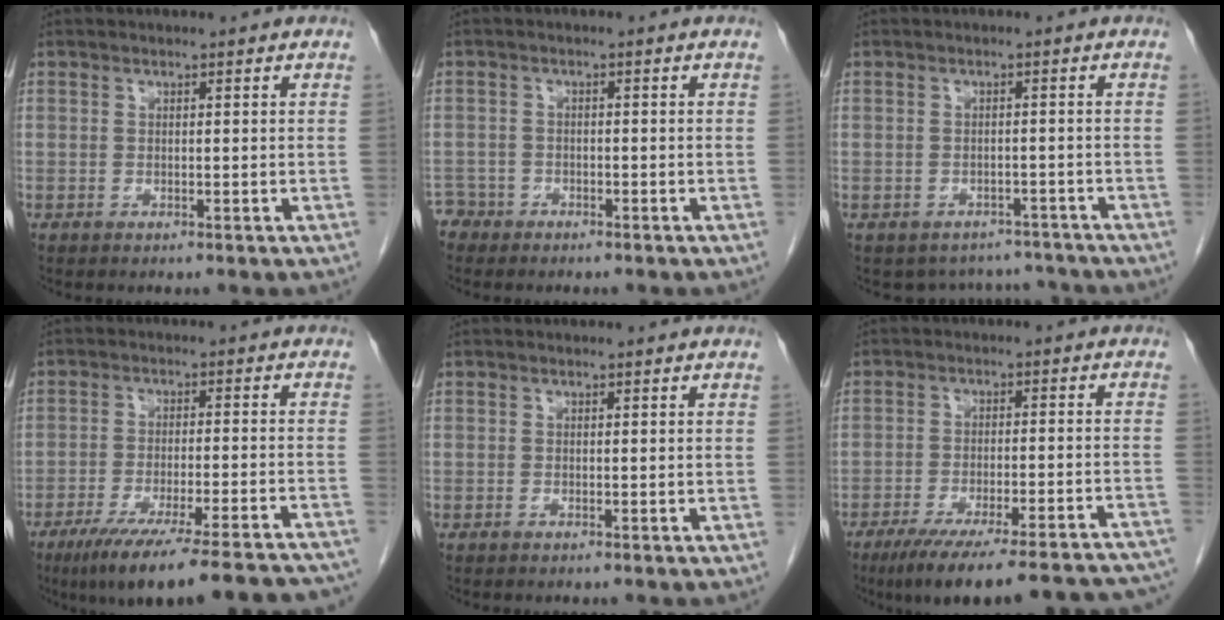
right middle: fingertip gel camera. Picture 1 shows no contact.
{"total": 2.6, "force": [-2.2, 1.3, -0.6], "torque": [0.006, 0.004, -0.044]}
{"total": 6.3, "force": [-5.7, 2.7, -0.1], "torque": [0.011, 0.018, -0.066]}
{"total": 23.3, "force": [-20.3, 1.5, 11.4], "torque": [-0.105, -0.032, -0.274]}
{"total": 0.0}
{"total": 25.0, "force": [-22.2, 2.2, 11.2], "torque": [-0.108, -0.022, -0.291]}